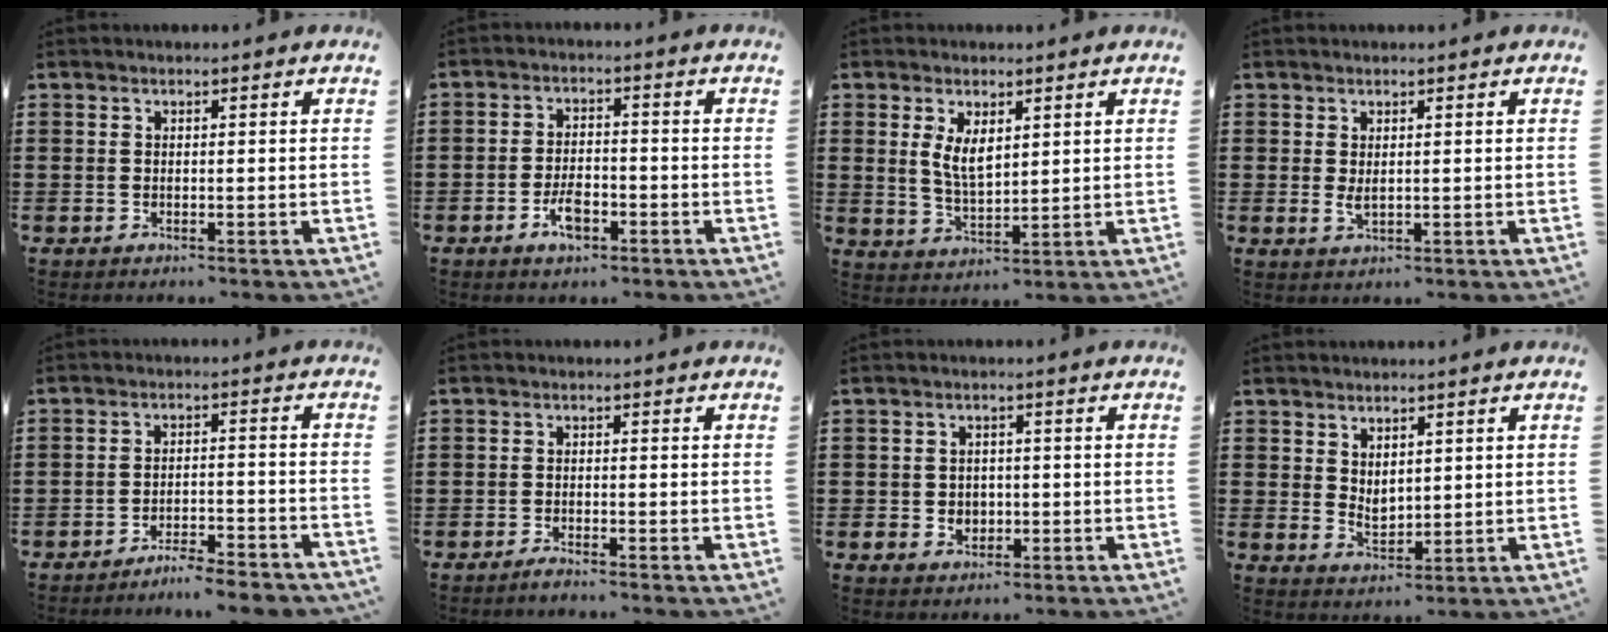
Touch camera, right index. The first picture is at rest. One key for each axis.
{"total": 4.5, "fx": -2.2, "fy": 2.1, "fz": 3.4, "tx": -0.070, "ty": 0.003, "tz": -0.043}
{"total": 4.7, "fx": 1.6, "fy": 2.3, "fz": 3.8, "tx": -0.071, "ty": 0.002, "tz": 0.026}
{"total": 1.6, "fx": 0.3, "fy": 0.6, "fz": 1.4, "tx": -0.027, "ty": 0.001, "tz": 0.006}
{"total": 4.1, "fx": -4.0, "fy": -0.2, "fz": 0.9, "tx": -0.018, "ty": 0.000, "tz": -0.082}
{"total": 1.3, "fx": -1.3, "fy": -0.1, "fz": 0.3, "tx": -0.008, "ty": -0.001, "tz": -0.024}
{"total": 2.7, "fx": -0.6, "fy": 2.5, "fz": 0.6, "tx": -0.022, "ty": 0.006, "tz": -0.016}
{"total": 2.8, "fx": 2.0, "fy": 1.7, "fz": 1.0, "tx": -0.025, "ty": 0.003, "tz": 0.037}